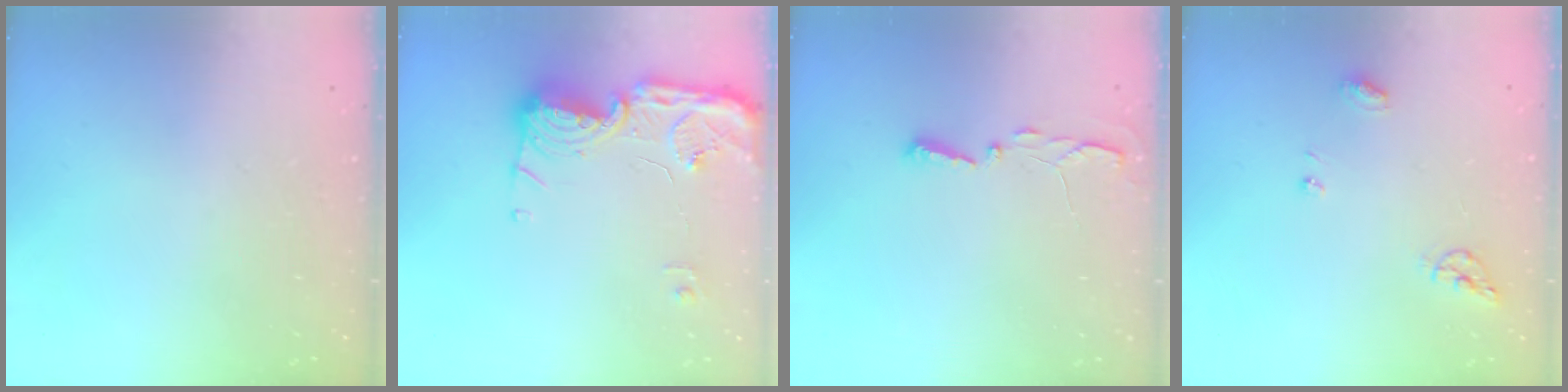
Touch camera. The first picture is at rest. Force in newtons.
{"total": 15.0, "press": 14.9, "slide": 0.8}
{"total": 3.5, "press": 3.5, "slide": 0.5}
{"total": 6.7, "press": 6.7, "slide": 0.3}